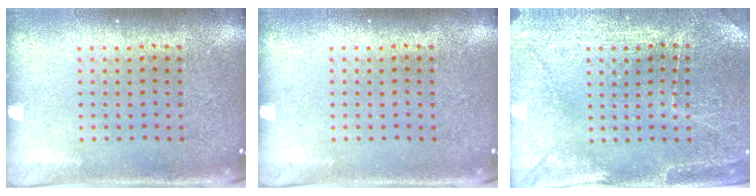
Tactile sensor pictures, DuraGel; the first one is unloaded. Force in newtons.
{"total": 0.0}
{"total": 2.9, "press": 2.8, "slide": 0.3}